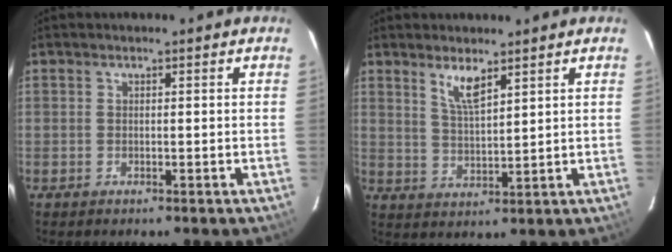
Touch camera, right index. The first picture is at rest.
{"total": 5.0, "force": [3.4, 1.1, 3.5], "torque": [-0.067, -0.004, 0.067]}